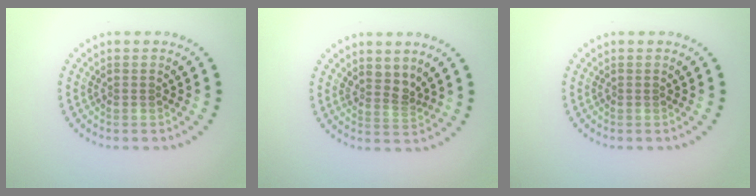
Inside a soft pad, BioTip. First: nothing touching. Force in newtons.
{"total": 2.0, "press": 1.4, "slide": 1.4}
{"total": 0.0}